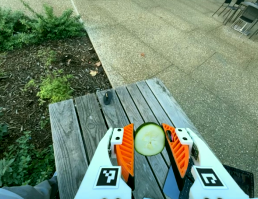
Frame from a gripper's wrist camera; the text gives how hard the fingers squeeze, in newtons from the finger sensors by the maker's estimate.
{"total": 6.3, "left": 6.2, "right": 6.4}